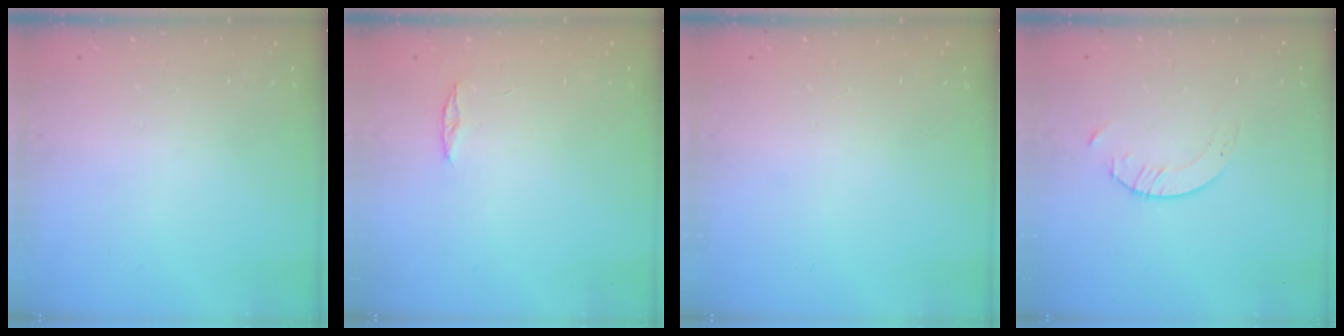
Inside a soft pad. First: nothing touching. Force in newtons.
{"total": 3.0, "press": 2.9, "slide": 0.3}
{"total": 0.0}
{"total": 1.7, "press": 1.7, "slide": 0.2}